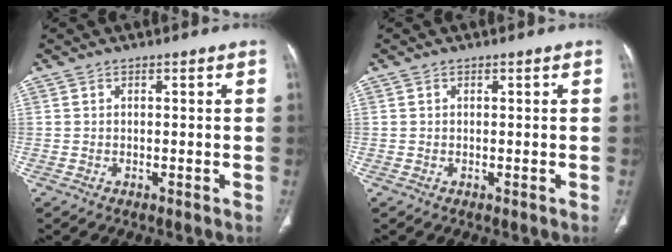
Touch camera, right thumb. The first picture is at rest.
{"total": 0.0}